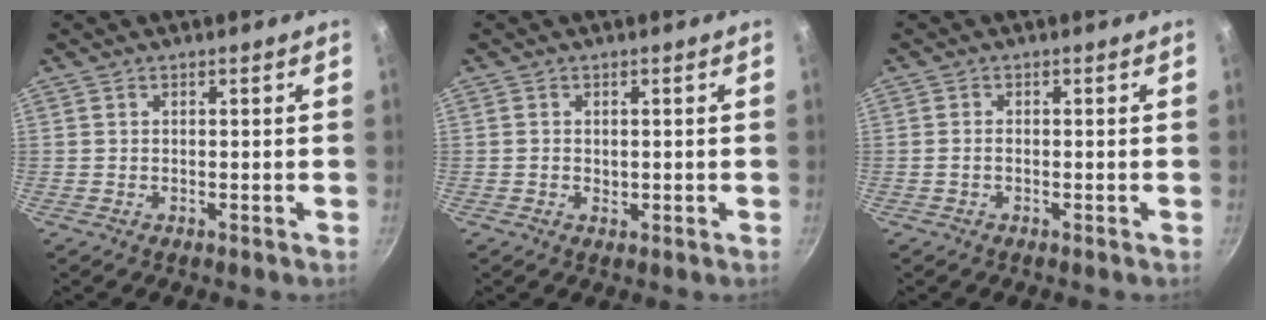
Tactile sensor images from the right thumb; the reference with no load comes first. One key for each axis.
{"total": 1.2, "fx": 0.0, "fy": 1.0, "fz": 0.7, "tx": -0.011, "ty": 0.000, "tz": 0.000}
{"total": 1.1, "fx": -0.3, "fy": 0.6, "fz": 0.9, "tx": -0.020, "ty": 0.006, "tz": -0.007}